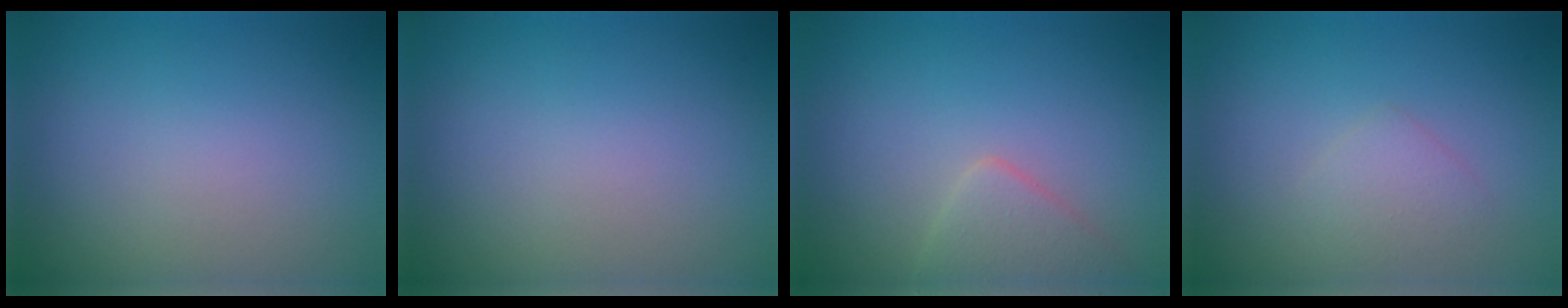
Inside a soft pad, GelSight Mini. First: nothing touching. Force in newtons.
{"total": 0.0}
{"total": 2.3, "press": 2.3, "slide": 0.0}
{"total": 1.6, "press": 1.6, "slide": 0.1}